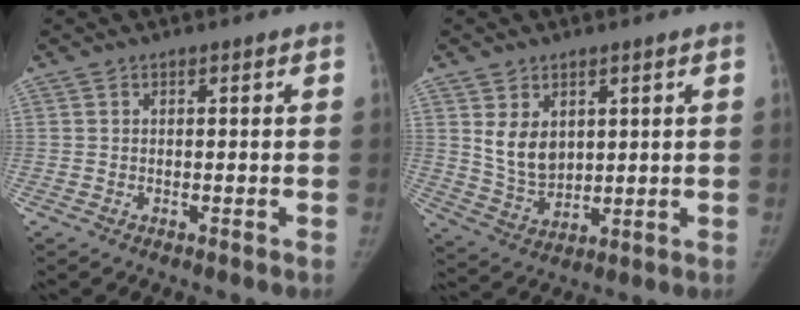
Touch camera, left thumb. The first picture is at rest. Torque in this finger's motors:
{"motor_torque": [1.04, 0.97, 1.00, -0.83, 0.22]}